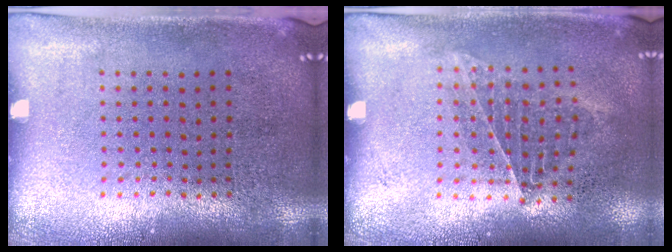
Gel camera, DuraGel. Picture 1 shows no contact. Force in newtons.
{"total": 0.9, "press": 0.9, "slide": 0.3}